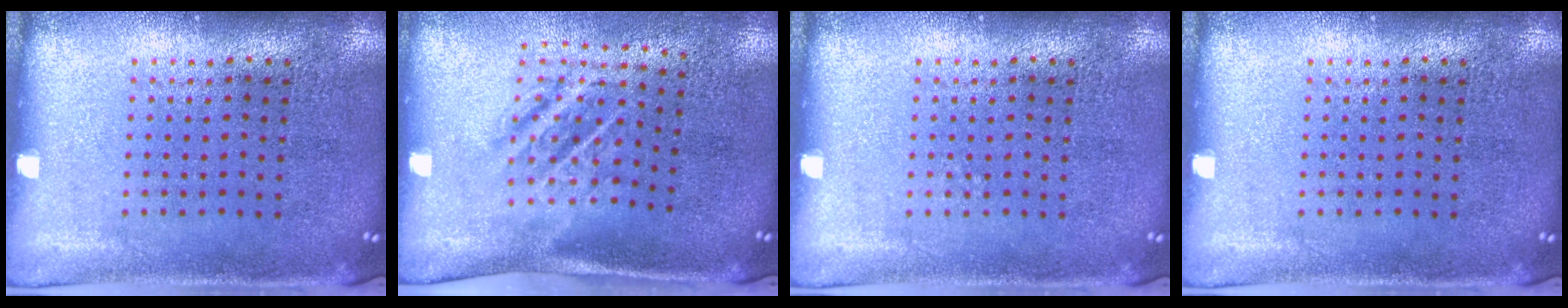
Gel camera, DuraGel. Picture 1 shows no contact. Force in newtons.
{"total": 1.7, "press": 1.1, "slide": 1.3}
{"total": 0.0}
{"total": 0.0}